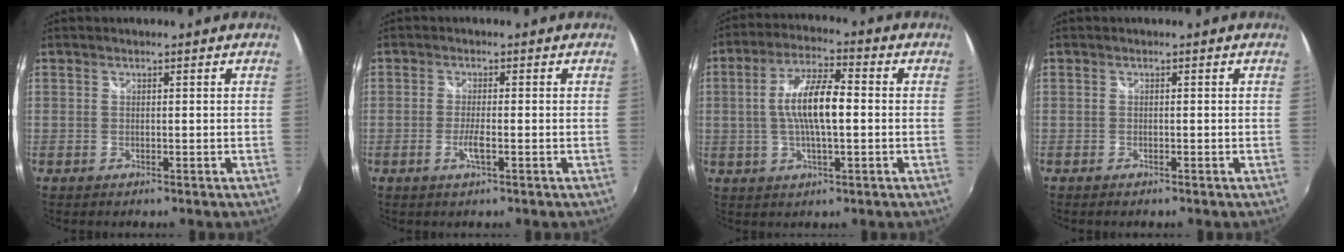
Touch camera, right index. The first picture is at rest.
{"total": 2.5, "force": [-1.0, 0.1, 2.3], "torque": [-0.049, -0.005, -0.020]}
{"total": 9.9, "force": [-0.2, 2.6, 9.5], "torque": [-0.183, 0.008, -0.003]}
{"total": 0.5, "force": [-0.5, 0.1, 0.2], "torque": [-0.005, -0.003, -0.010]}